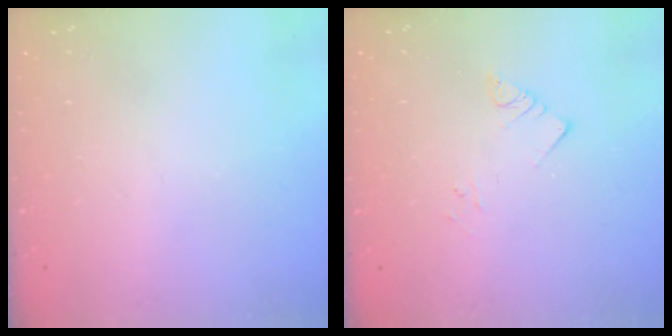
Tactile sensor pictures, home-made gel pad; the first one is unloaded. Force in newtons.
{"total": 3.3, "press": 3.3, "slide": 0.2}